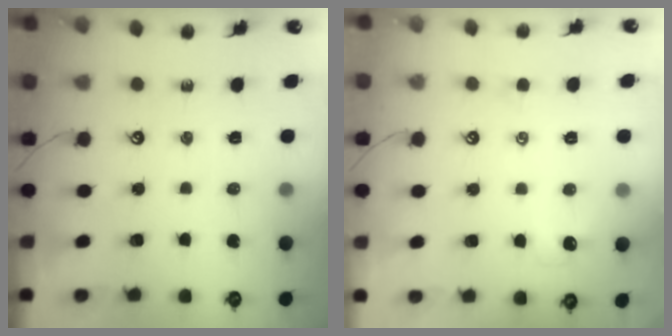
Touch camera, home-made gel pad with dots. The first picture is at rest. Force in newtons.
{"total": 1.2, "press": 0.9, "slide": 0.7}